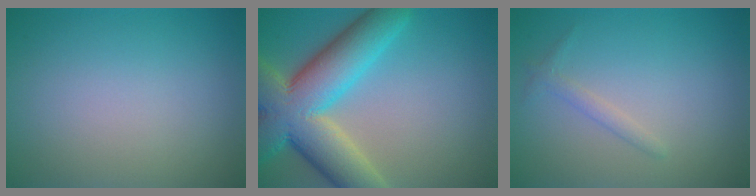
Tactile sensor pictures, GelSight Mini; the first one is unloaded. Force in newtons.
{"total": 11.6, "press": 11.6, "slide": 1.0}
{"total": 1.1, "press": 1.1, "slide": 0.1}